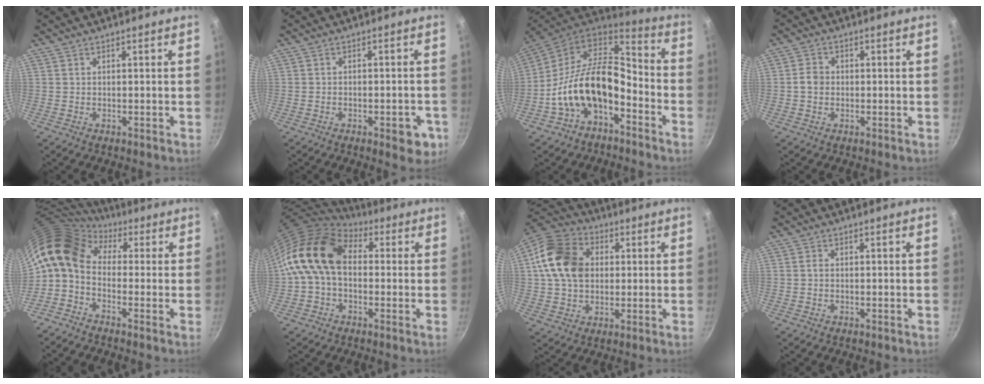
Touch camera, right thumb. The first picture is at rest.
{"total": 5.9, "force": [-2.4, 2.7, 4.6], "torque": [-0.039, 0.012, -0.026]}
{"total": 17.2, "force": [-5.3, 10.3, 12.7], "torque": [-0.209, 0.063, -0.104]}
{"total": 3.0, "force": [-0.4, 2.5, 1.5], "torque": [-0.018, 0.012, -0.010]}
{"total": 11.0, "force": [2.0, 7.6, 7.8], "torque": [-0.133, 0.022, 0.013]}
{"total": 13.7, "force": [1.3, 9.6, 9.6], "torque": [-0.148, 0.023, 0.005]}
{"total": 15.4, "force": [2.6, 11.8, 9.6], "torque": [-0.158, 0.014, 0.034]}
{"total": 0.7, "force": [-0.1, 0.5, 0.5], "torque": [-0.010, 0.004, -0.003]}